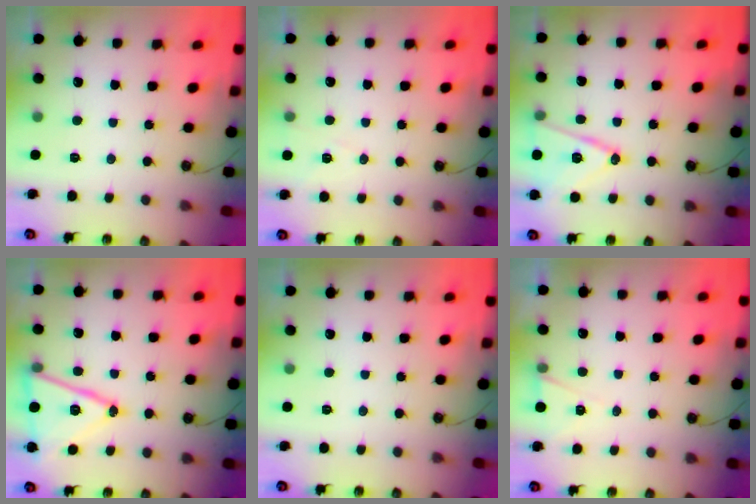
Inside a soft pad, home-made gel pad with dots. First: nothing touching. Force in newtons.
{"total": 7.3, "press": 5.7, "slide": 4.5}
{"total": 14.2, "press": 13.8, "slide": 3.3}
{"total": 15.6, "press": 15.2, "slide": 3.5}
{"total": 0.0}
{"total": 5.2, "press": 3.1, "slide": 4.2}